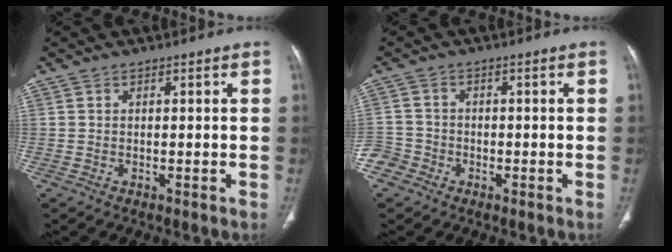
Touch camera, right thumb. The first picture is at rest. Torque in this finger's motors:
{"motor_torque": [0.15, 0.04, -0.21, 0.00, 0.02]}